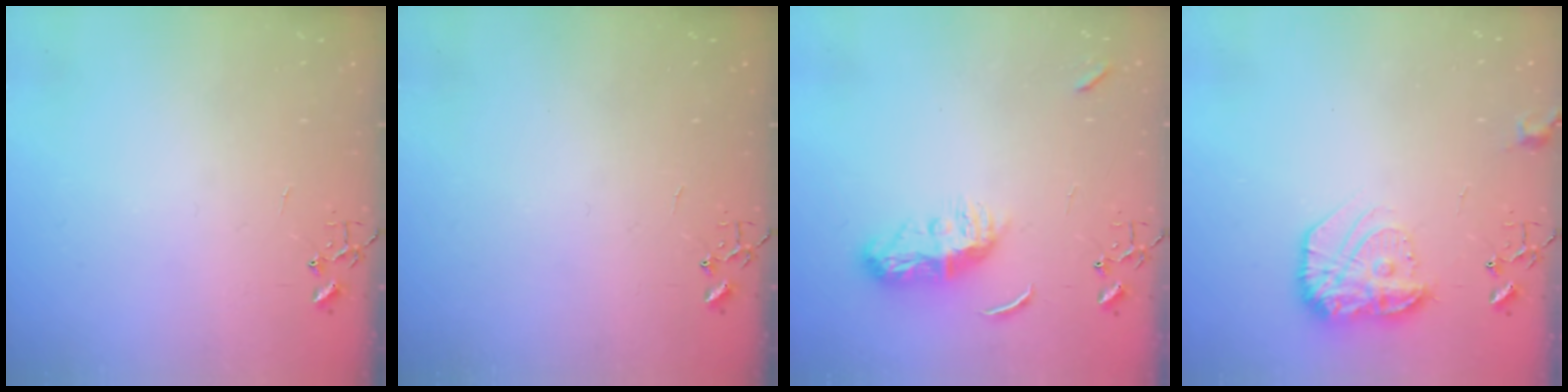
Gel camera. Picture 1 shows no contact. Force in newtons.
{"total": 0.0}
{"total": 9.1, "press": 9.1, "slide": 0.8}
{"total": 15.1, "press": 15.0, "slide": 1.0}